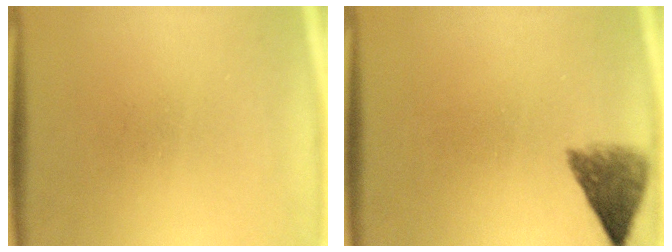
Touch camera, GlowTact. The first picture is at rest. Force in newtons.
{"total": 5.0}